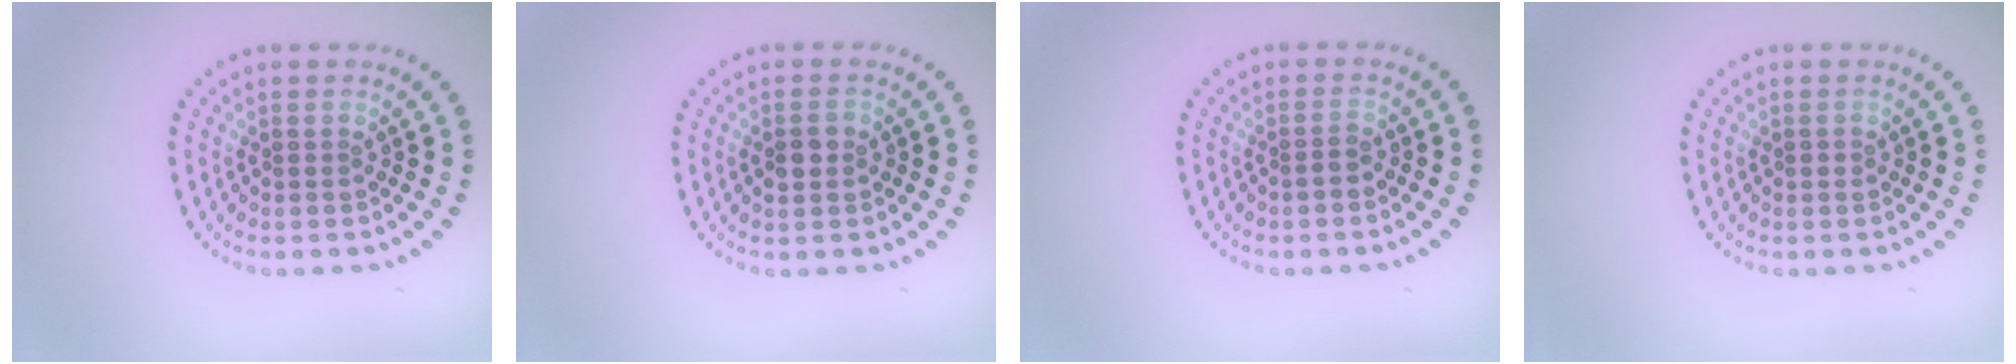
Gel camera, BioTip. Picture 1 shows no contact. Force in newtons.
{"total": 2.2, "press": 2.2, "slide": 0.1}
{"total": 0.8, "press": 0.5, "slide": 0.6}
{"total": 0.5, "press": 0.5, "slide": 0.1}